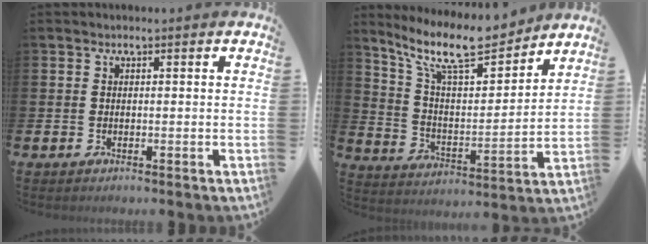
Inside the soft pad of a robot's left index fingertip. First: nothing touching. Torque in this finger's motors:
{"motor_torque": [1.00, -0.71, 0.57, 0.21]}